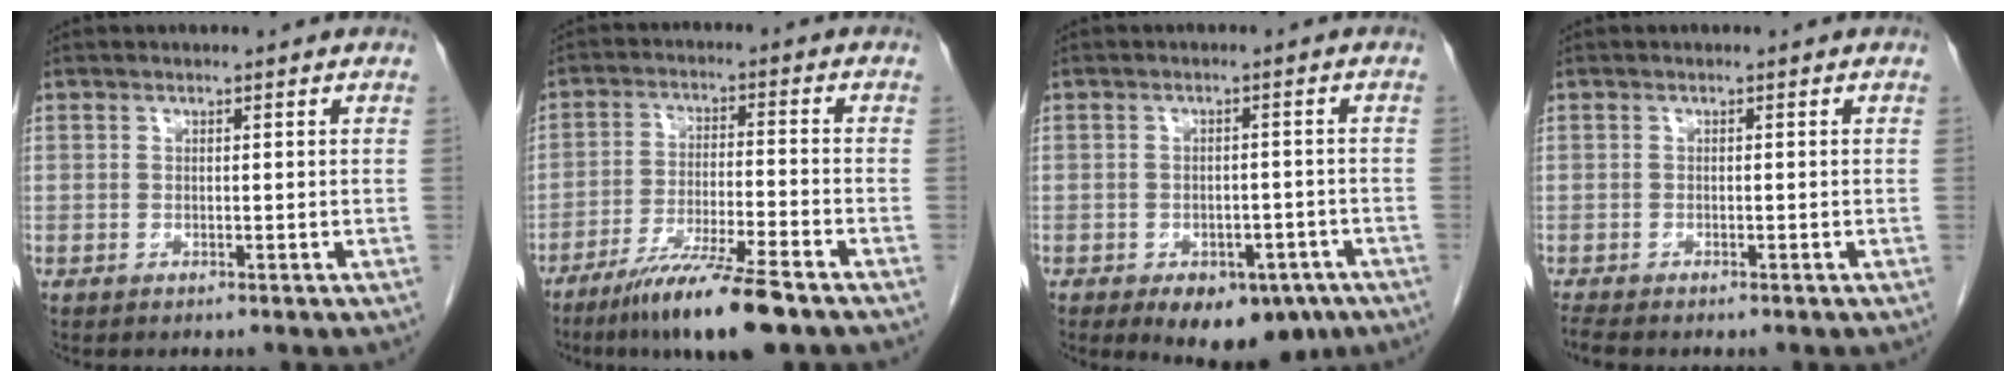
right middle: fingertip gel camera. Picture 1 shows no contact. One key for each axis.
{"total": 11.1, "fx": -8.1, "fy": 0.0, "fz": 7.6, "tx": -0.133, "ty": -0.034, "tz": -0.140}
{"total": 9.6, "fx": -5.9, "fy": 5.1, "fz": 5.6, "tx": -0.058, "ty": 0.005, "tz": -0.075}
{"total": 1.5, "fx": -1.4, "fy": 0.1, "fz": 0.6, "tx": -0.019, "ty": -0.007, "tz": -0.024}